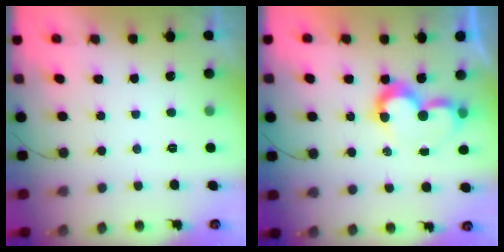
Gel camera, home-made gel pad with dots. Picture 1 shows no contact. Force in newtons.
{"total": 7.3, "press": 7.3, "slide": 0.6}